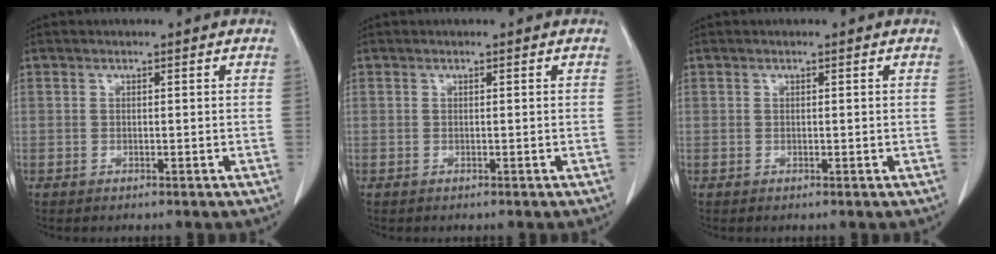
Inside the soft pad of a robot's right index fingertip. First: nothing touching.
{"total": 0.0}
{"total": 0.0}